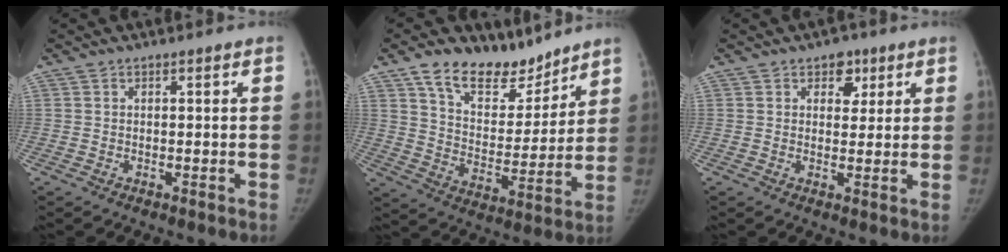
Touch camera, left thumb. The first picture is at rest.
{"total": 14.8, "force": [11.3, 7.7, 5.8], "torque": [-0.044, -0.070, 0.200]}
{"total": 4.1, "force": [2.1, 3.0, 1.9], "torque": [0.004, -0.007, 0.027]}